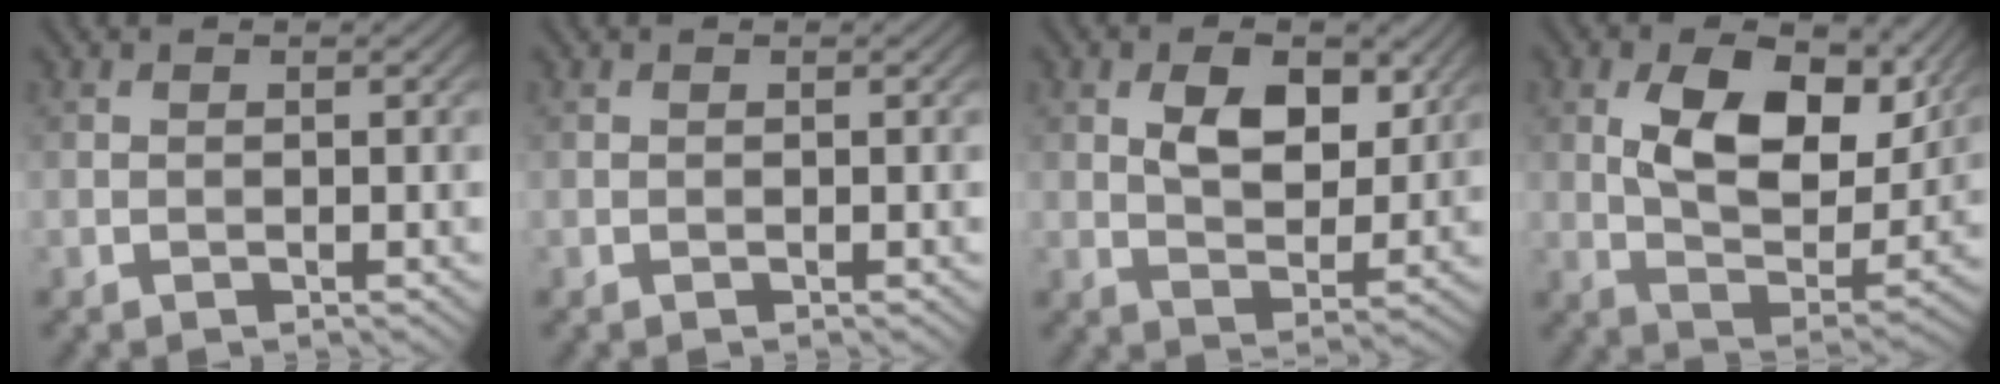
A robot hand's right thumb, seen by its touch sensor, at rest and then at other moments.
{"total": 0.0}
{"total": 7.3, "force": [2.9, 4.2, 5.3], "torque": [-0.095, -0.011, 0.048]}
{"total": 13.3, "force": [4.4, 7.5, 10.1], "torque": [-0.178, -0.013, 0.085]}